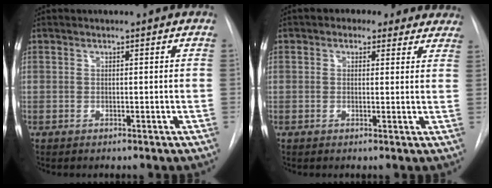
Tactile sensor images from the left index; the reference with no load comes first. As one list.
[{"total": 7.6, "force": [5.7, 4.3, 2.5], "torque": [-0.007, 0.023, 0.056]}]